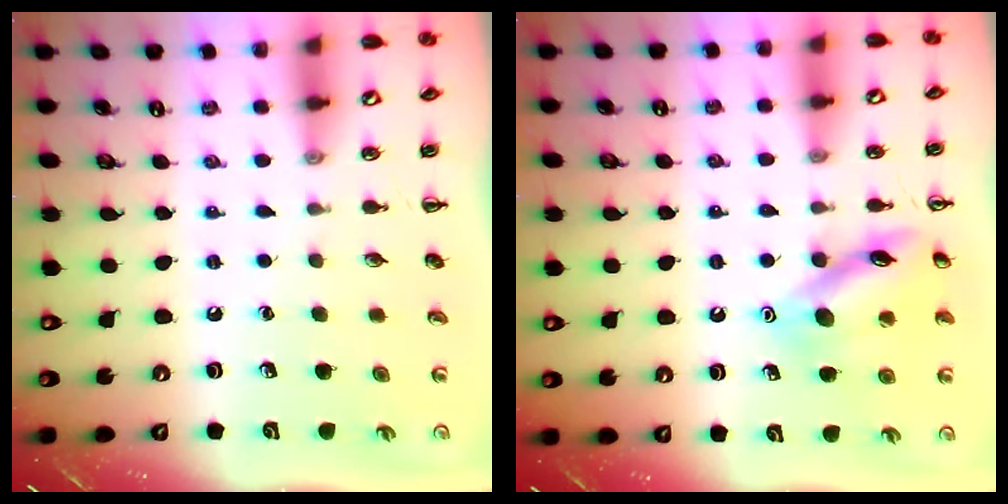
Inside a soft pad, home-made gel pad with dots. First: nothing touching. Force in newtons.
{"total": 13.4, "press": 13.4, "slide": 1.1}